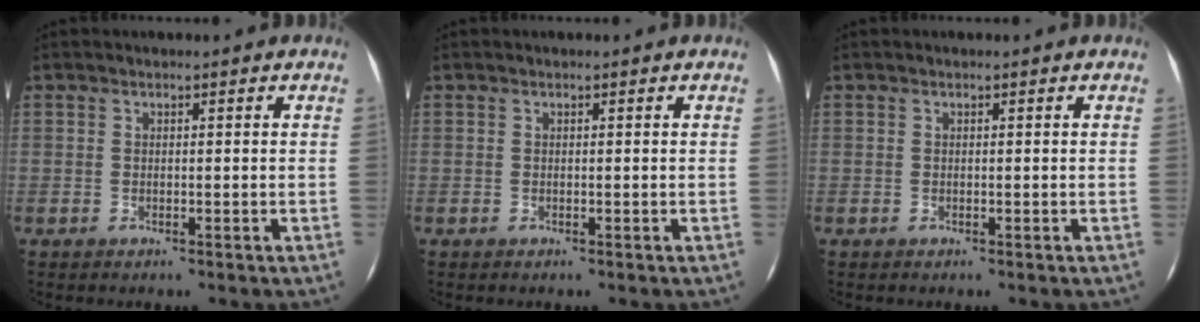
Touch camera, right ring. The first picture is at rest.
{"total": 0.0}
{"total": 0.0}